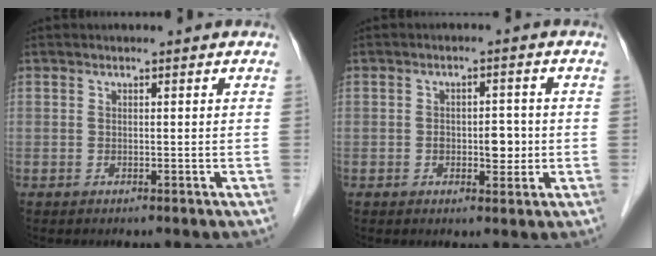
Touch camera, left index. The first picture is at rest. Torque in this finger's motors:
{"motor_torque": [0.14, -0.05, 0.05, 0.05]}